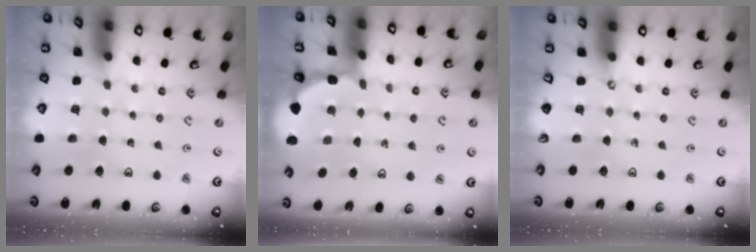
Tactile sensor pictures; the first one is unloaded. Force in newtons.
{"total": 1.6, "press": 1.6, "slide": 0.1}
{"total": 0.0}